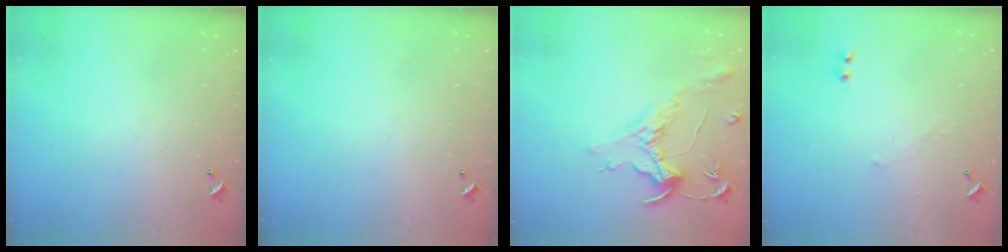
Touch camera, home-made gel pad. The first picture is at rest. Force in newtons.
{"total": 0.0}
{"total": 1.6, "press": 1.4, "slide": 0.7}
{"total": 0.9, "press": 0.3, "slide": 0.8}